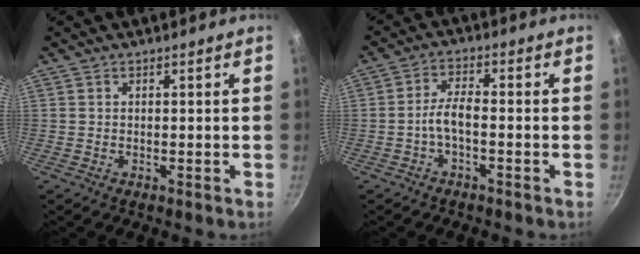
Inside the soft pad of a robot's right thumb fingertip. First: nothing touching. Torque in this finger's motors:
{"motor_torque": [0.05, -0.22, 0.94, -0.41, 0.06]}